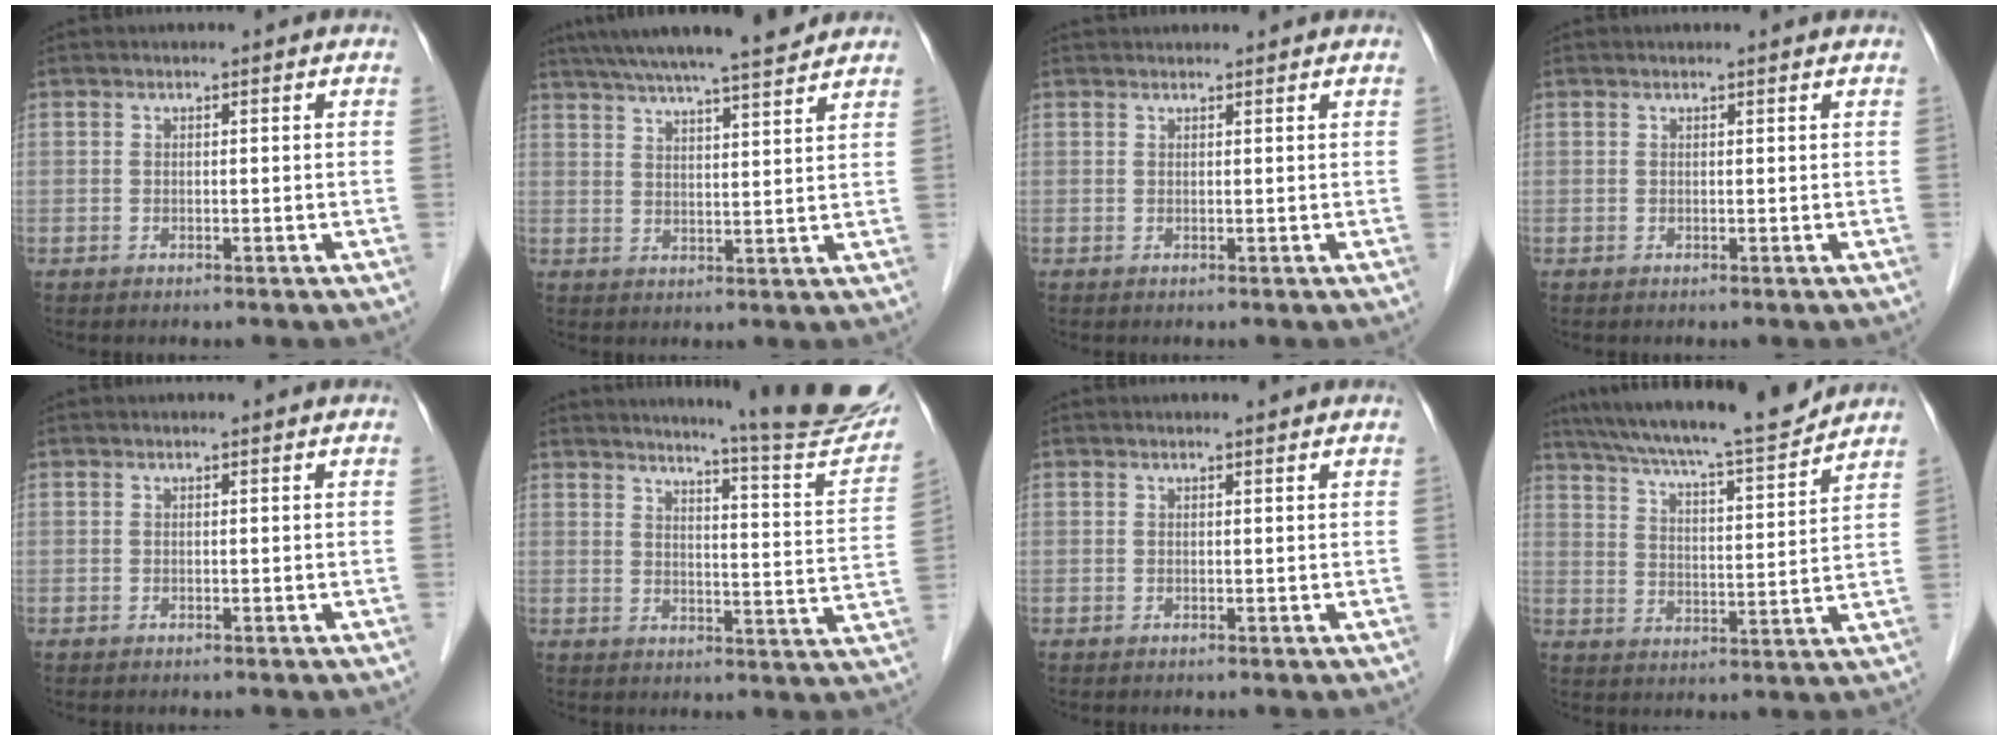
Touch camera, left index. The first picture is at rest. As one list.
[{"total": 15.4, "force": [13.8, 0.3, 6.9], "torque": [-0.118, 0.017, 0.202]}, {"total": 3.4, "force": [3.3, 0.3, 0.8], "torque": [-0.007, 0.031, 0.045]}, {"total": 0.9, "force": [0.8, 0.0, 0.2], "torque": [-0.011, 0.001, 0.008]}, {"total": 0.0}, {"total": 17.2, "force": [16.0, -0.6, 6.5], "torque": [-0.088, -0.095, 0.183]}, {"total": 0.7, "force": [0.7, -0.1, 0.2], "torque": [-0.008, 0.001, 0.011]}, {"total": 17.0, "force": [15.4, 0.4, 7.3], "torque": [-0.123, -0.002, 0.232]}]